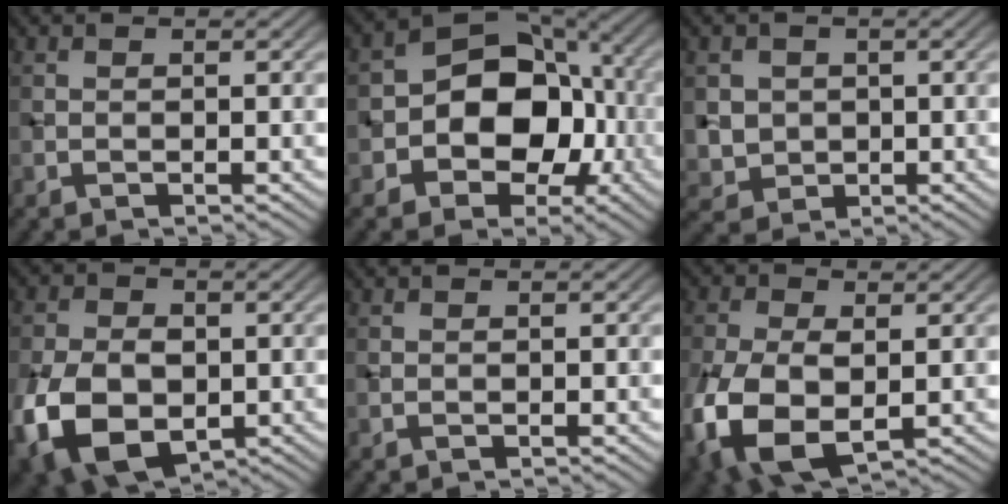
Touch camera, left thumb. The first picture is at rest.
{"total": 12.0, "force": [-2.0, 8.9, 7.9], "torque": [-0.116, -0.003, -0.047]}
{"total": 3.6, "force": [0.5, 3.4, 0.9], "torque": [-0.037, -0.012, 0.009]}
{"total": 12.1, "force": [-3.6, 7.9, 8.4], "torque": [-0.179, -0.023, -0.064]}
{"total": 0.0}
{"total": 11.3, "force": [-3.1, 6.6, 8.6], "torque": [-0.222, -0.032, -0.053]}